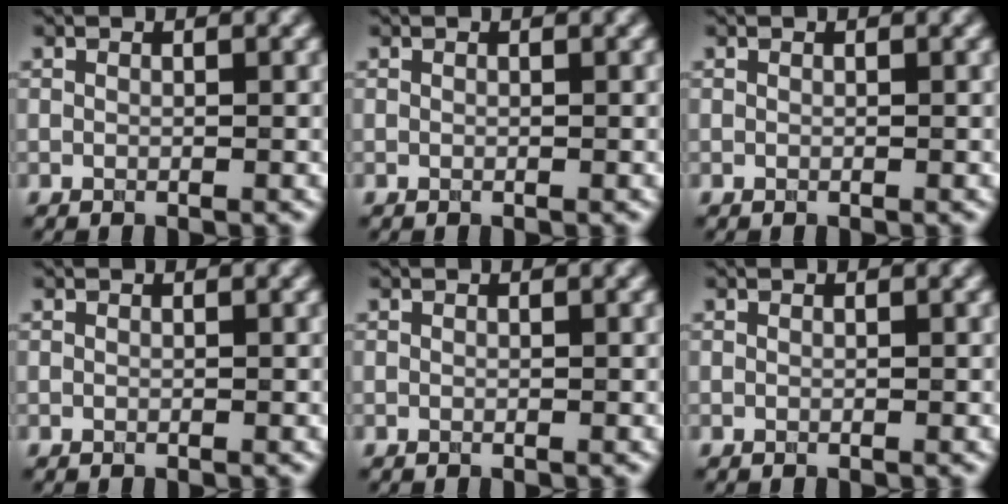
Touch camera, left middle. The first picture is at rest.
{"total": 0.0}
{"total": 0.0}
{"total": 0.0}
{"total": 0.0}
{"total": 0.0}